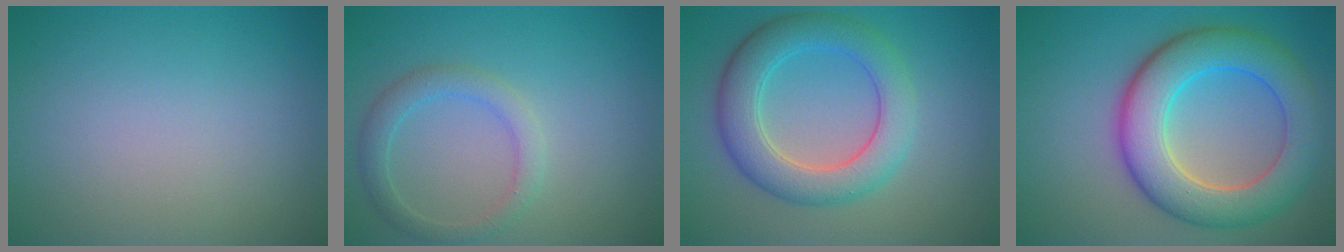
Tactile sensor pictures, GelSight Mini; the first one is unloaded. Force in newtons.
{"total": 2.5, "press": 2.5, "slide": 0.2}
{"total": 5.8, "press": 5.8, "slide": 0.3}
{"total": 8.5, "press": 8.5, "slide": 0.4}